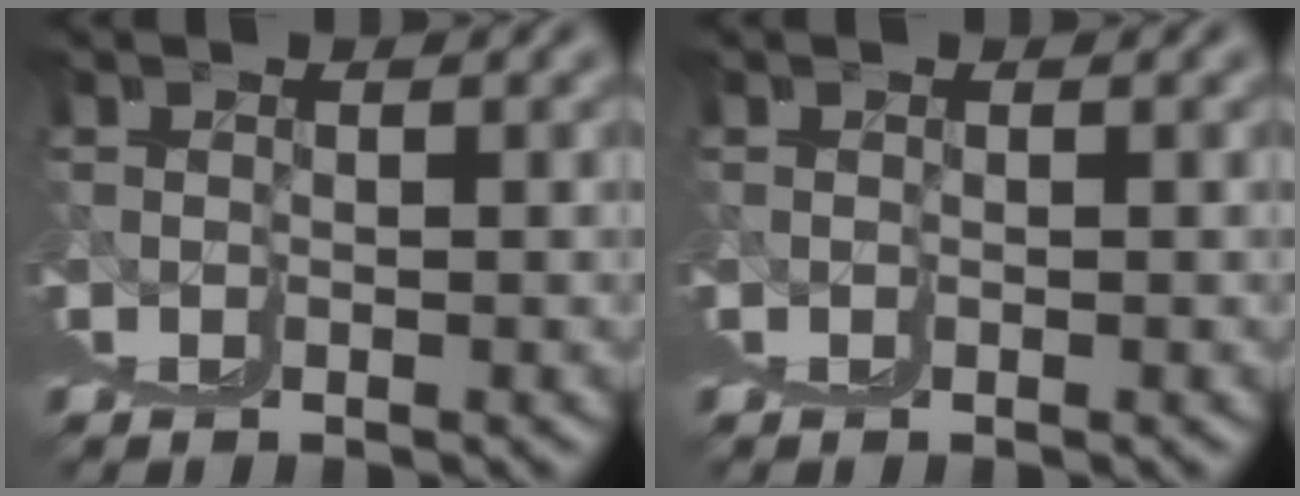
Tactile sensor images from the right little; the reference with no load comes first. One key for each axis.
{"total": 0.0}